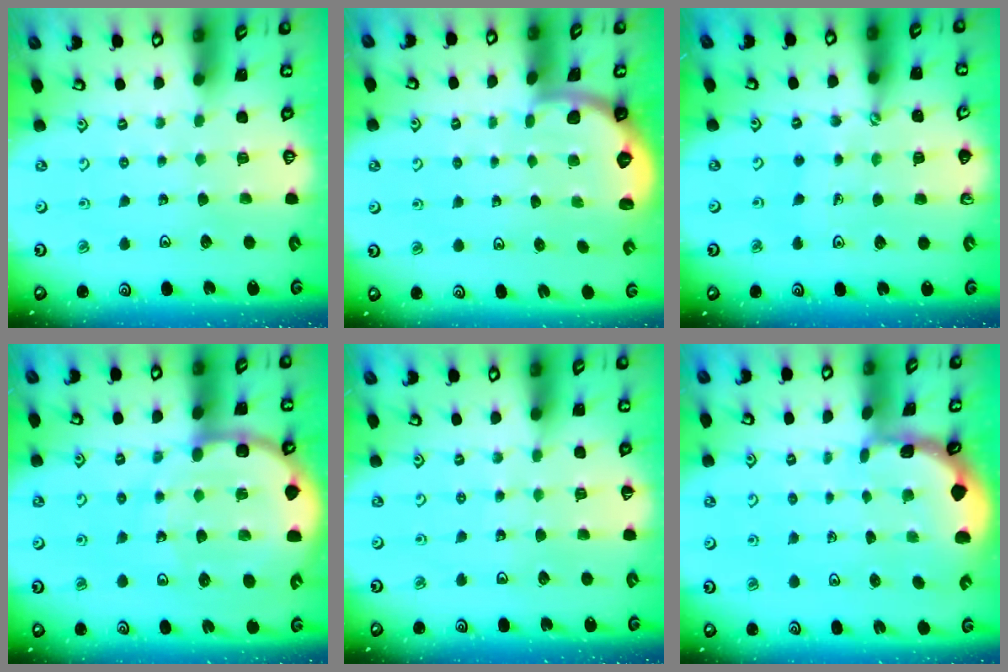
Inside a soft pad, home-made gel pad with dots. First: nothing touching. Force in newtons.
{"total": 1.6, "press": 1.6, "slide": 0.1}
{"total": 2.2, "press": 1.4, "slide": 1.6}
{"total": 12.4, "press": 12.1, "slide": 2.4}
{"total": 2.9, "press": 2.8, "slide": 0.3}
{"total": 1.5, "press": 1.5, "slide": 0.2}